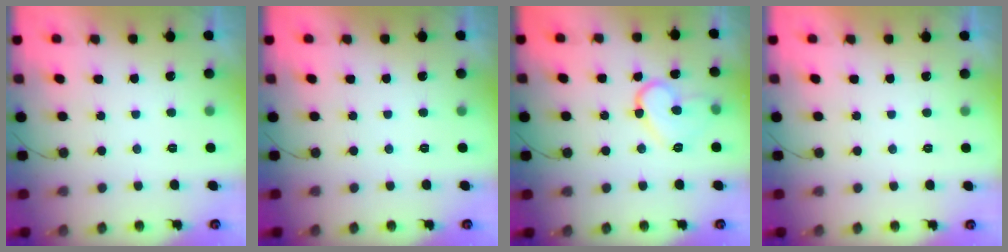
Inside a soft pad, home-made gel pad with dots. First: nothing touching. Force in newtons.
{"total": 0.0}
{"total": 11.1, "press": 11.1, "slide": 0.2}
{"total": 1.9, "press": 1.9, "slide": 0.1}